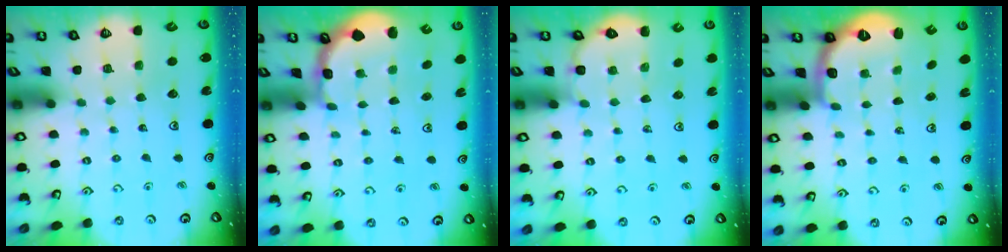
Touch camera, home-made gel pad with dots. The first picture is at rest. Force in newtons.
{"total": 1.8, "press": 1.6, "slide": 0.8}
{"total": 2.7, "press": 2.7, "slide": 0.3}
{"total": 2.6, "press": 1.6, "slide": 2.1}